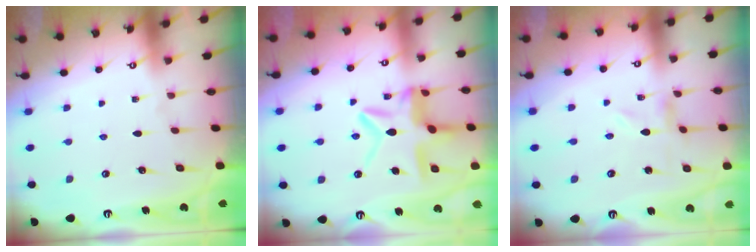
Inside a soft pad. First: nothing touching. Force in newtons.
{"total": 12.6, "press": 12.5, "slide": 1.2}
{"total": 0.0}